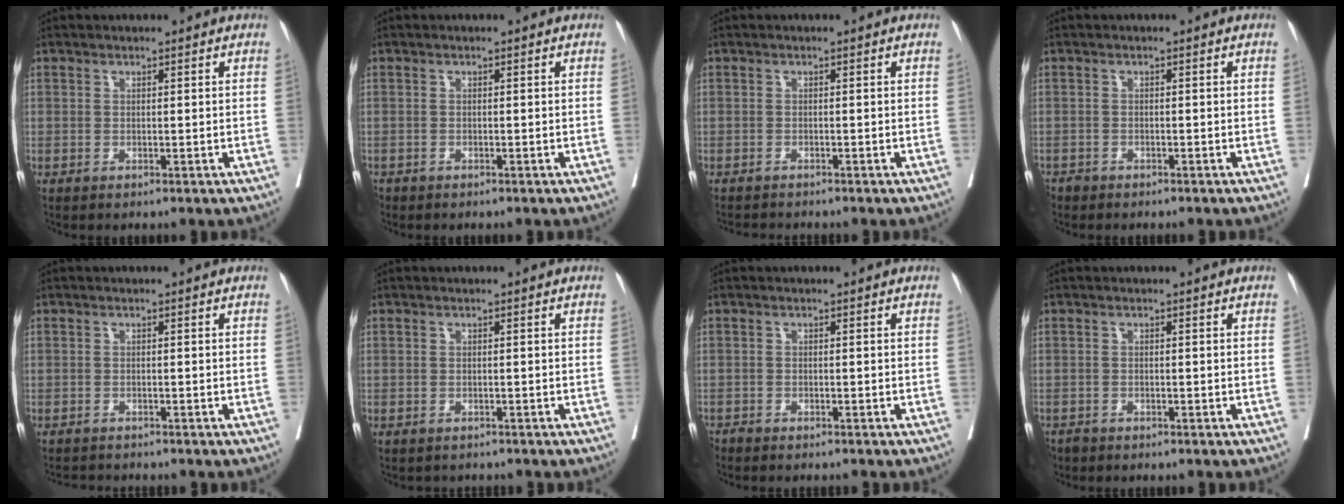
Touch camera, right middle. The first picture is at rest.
{"total": 1.3, "force": [-1.1, 0.7, 0.2], "torque": [-0.009, -0.001, -0.020]}
{"total": 2.5, "force": [-2.5, 0.2, 0.5], "torque": [-0.005, -0.008, -0.039]}
{"total": 2.1, "force": [-1.9, 1.0, 0.1], "torque": [-0.004, -0.001, -0.032]}
{"total": 3.0, "force": [-2.9, 0.3, 0.4], "torque": [-0.002, -0.009, -0.046]}
{"total": 2.3, "force": [-2.0, 1.0, 0.2], "torque": [-0.010, -0.002, -0.030]}
{"total": 3.4, "force": [-3.3, 0.4, 0.7], "torque": [-0.003, -0.007, -0.051]}
{"total": 2.1, "force": [-1.9, 1.0, 0.1], "torque": [-0.004, -0.003, -0.033]}